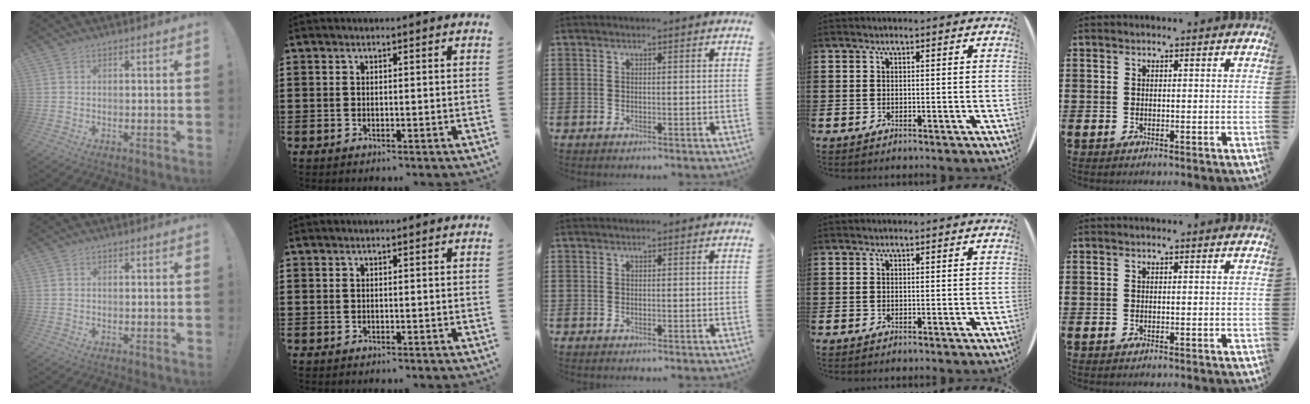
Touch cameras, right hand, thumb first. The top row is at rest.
{}